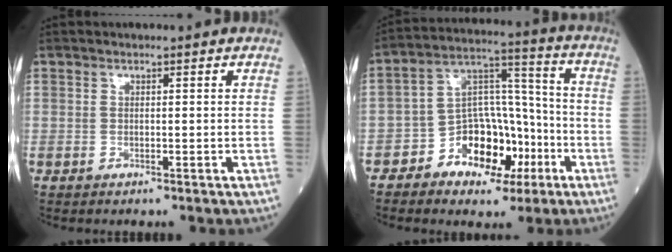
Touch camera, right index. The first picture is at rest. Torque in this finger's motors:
{"motor_torque": [0.43, -0.07, 0.19, 0.02]}